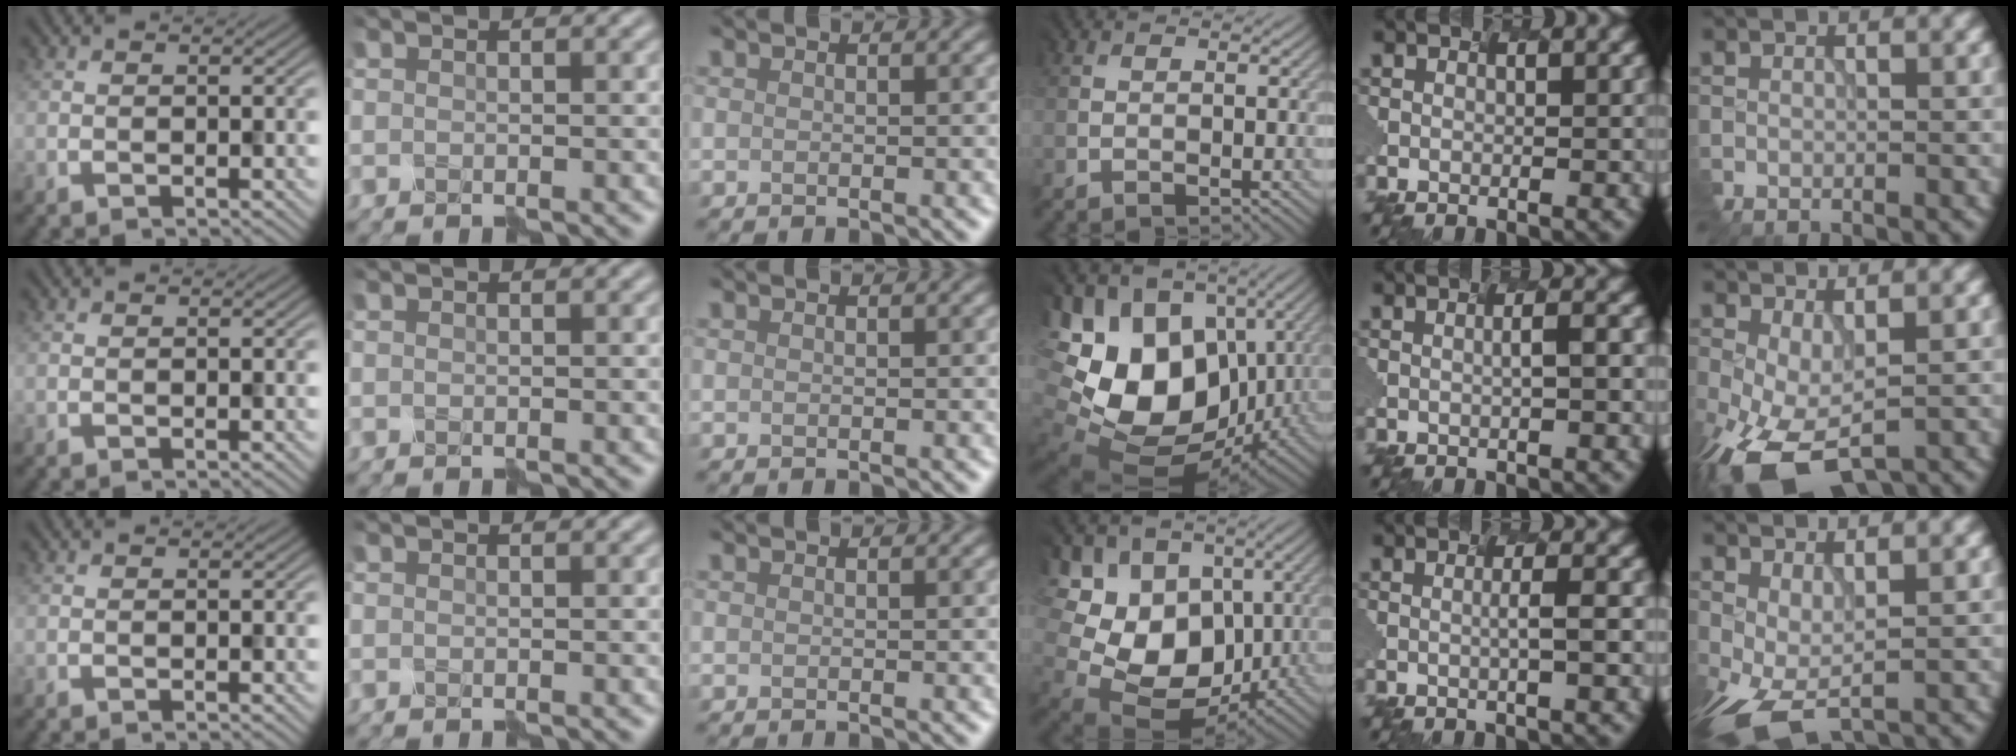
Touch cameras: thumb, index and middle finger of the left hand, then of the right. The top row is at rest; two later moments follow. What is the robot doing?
{"motion": "disassemble", "object": "velcro strap"}